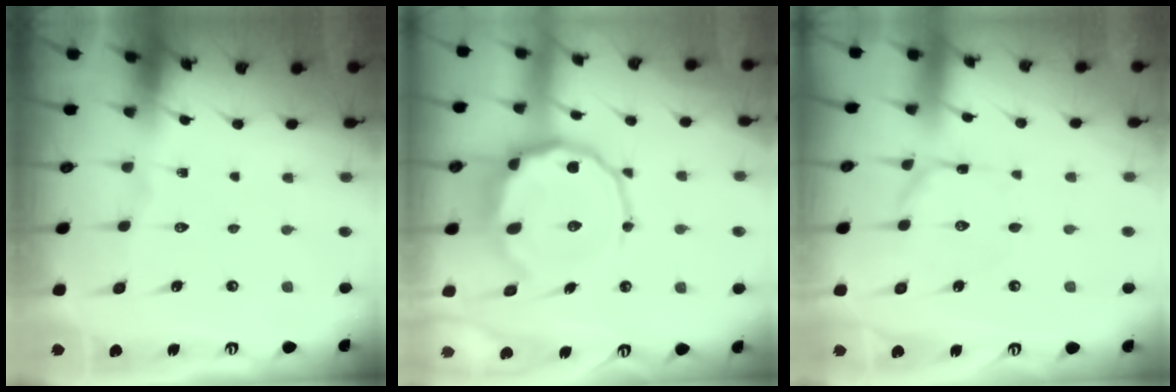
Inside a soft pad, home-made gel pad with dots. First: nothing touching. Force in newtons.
{"total": 14.2, "press": 14.0, "slide": 2.5}
{"total": 0.9, "press": 0.9, "slide": 0.0}